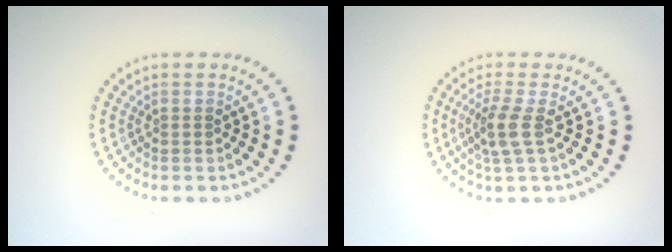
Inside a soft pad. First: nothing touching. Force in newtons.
{"total": 2.6, "press": 2.0, "slide": 1.6}